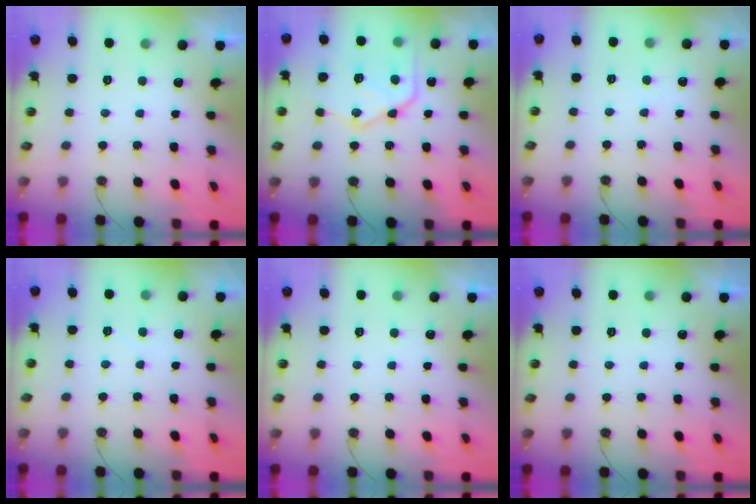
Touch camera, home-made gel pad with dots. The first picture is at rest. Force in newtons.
{"total": 18.2, "press": 18.1, "slide": 1.8}
{"total": 1.9, "press": 1.9, "slide": 0.3}
{"total": 2.6, "press": 2.6, "slide": 0.4}
{"total": 0.0}
{"total": 0.0}